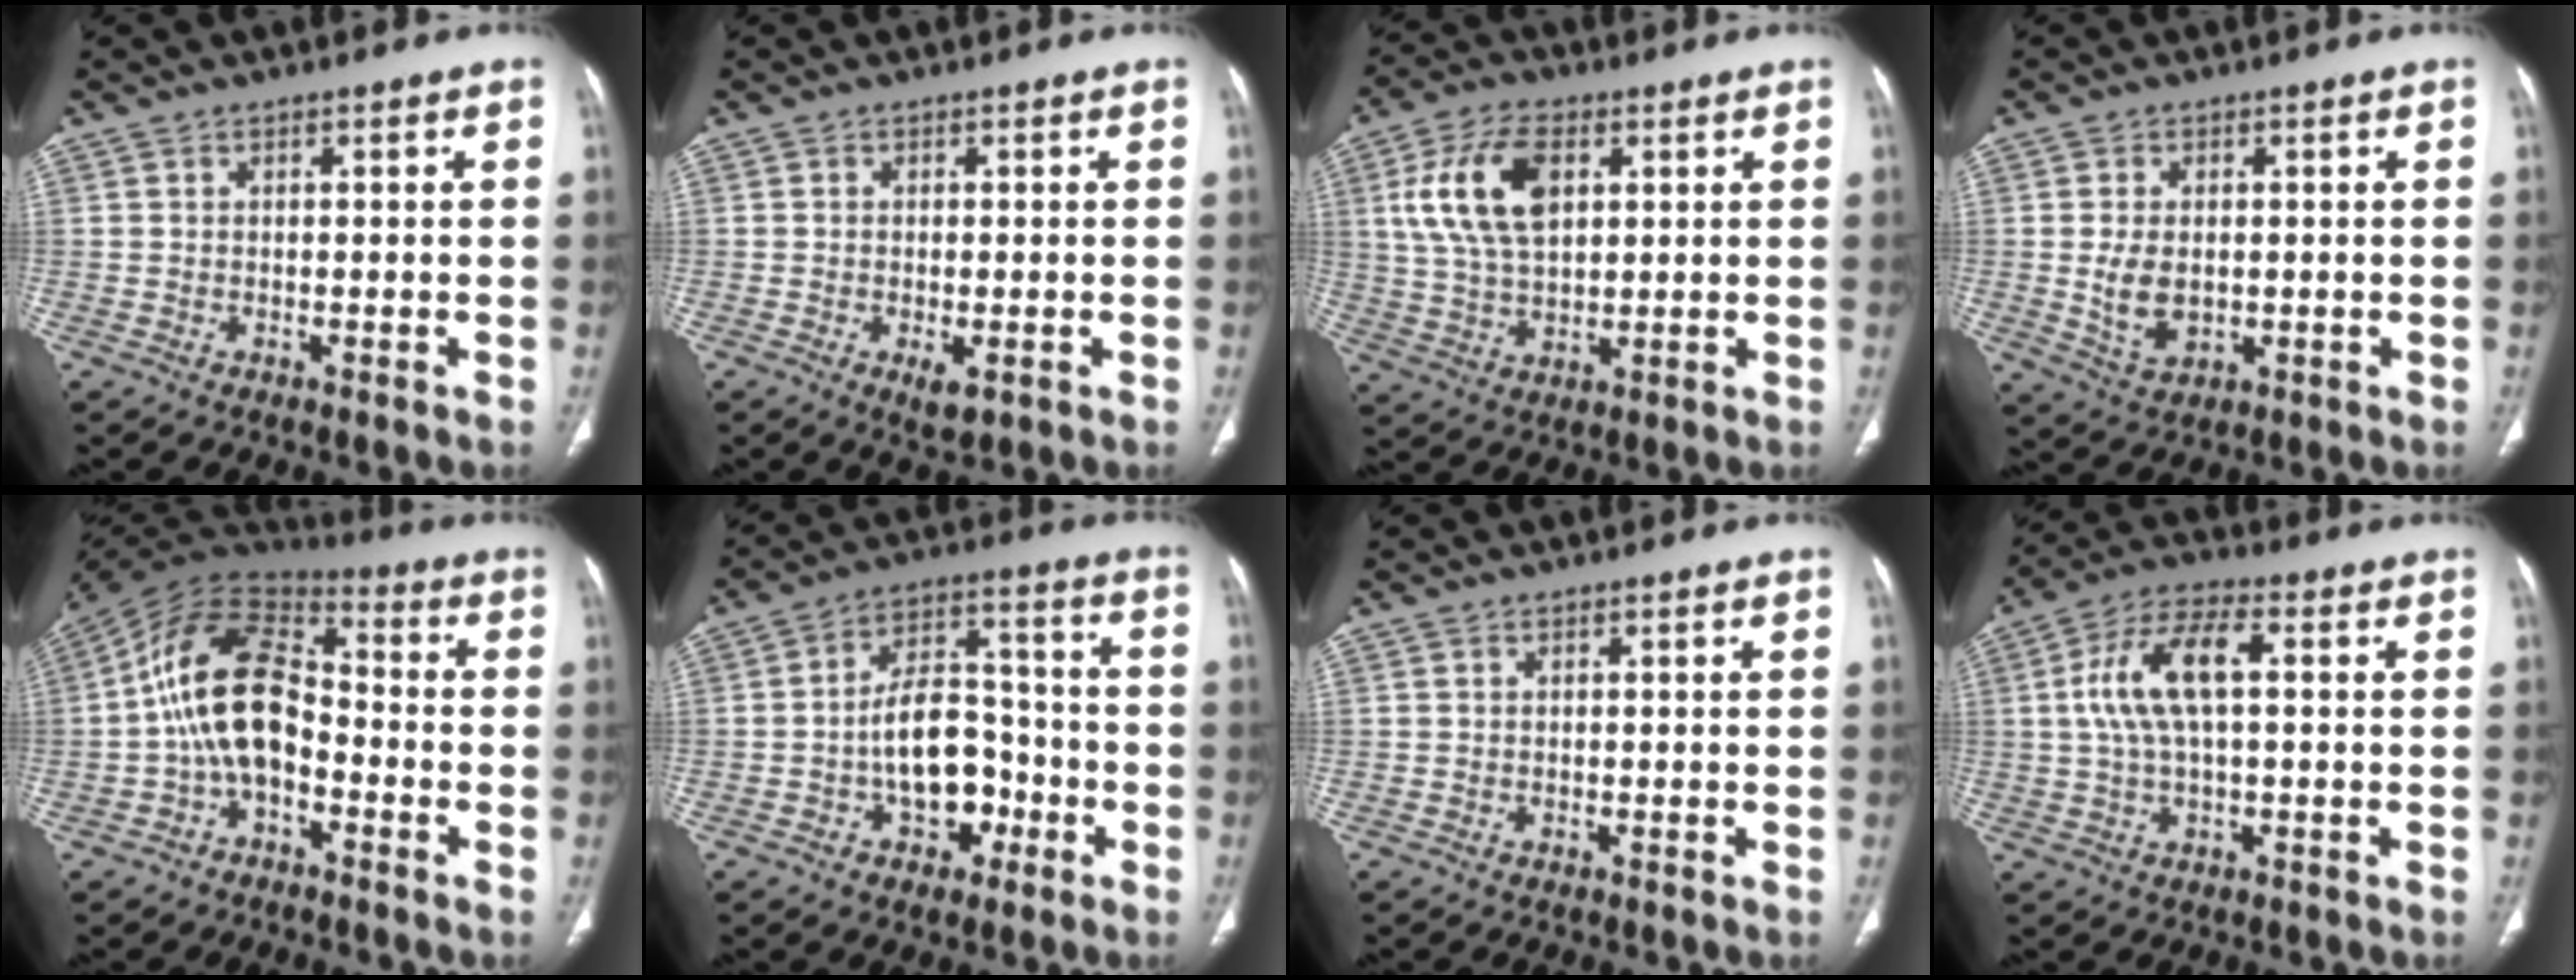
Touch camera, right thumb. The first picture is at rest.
{"total": 2.9, "force": [-1.0, 1.3, 2.4], "torque": [-0.040, -0.006, -0.012]}
{"total": 13.2, "force": [3.8, 7.5, 10.2], "torque": [-0.194, -0.001, 0.075]}
{"total": 6.3, "force": [-0.1, 4.1, 4.8], "torque": [-0.084, -0.008, 0.009]}
{"total": 15.6, "force": [-2.9, 9.6, 11.9], "torque": [-0.199, 0.052, -0.059]}
{"total": 11.6, "force": [-3.9, 7.7, 7.8], "torque": [-0.087, 0.047, -0.059]}
{"total": 0.0}
{"total": 11.4, "force": [1.7, 5.0, 10.1], "torque": [-0.209, 0.028, 0.028]}